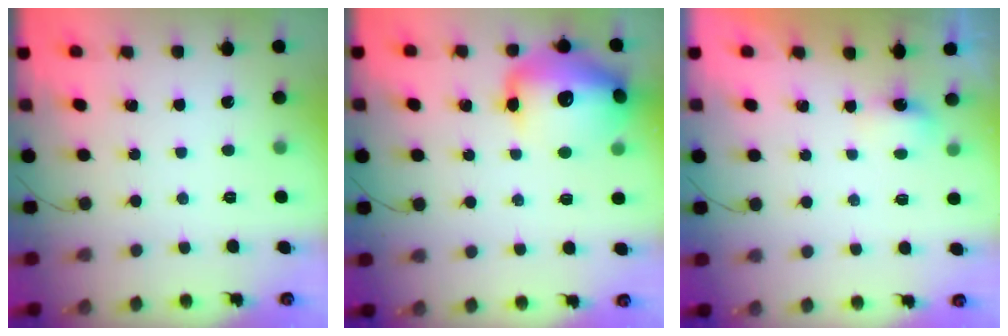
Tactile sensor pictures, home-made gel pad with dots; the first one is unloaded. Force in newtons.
{"total": 17.9, "press": 17.5, "slide": 3.4}
{"total": 3.3, "press": 3.1, "slide": 1.1}